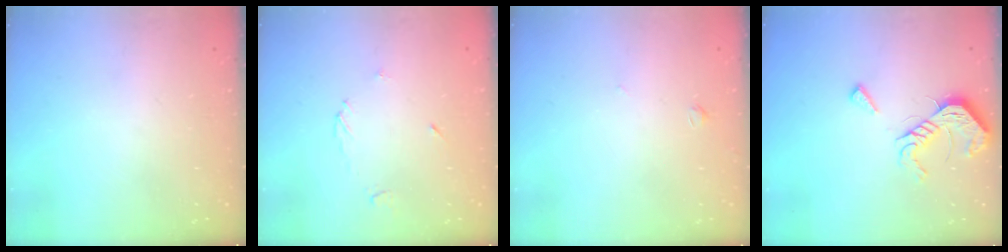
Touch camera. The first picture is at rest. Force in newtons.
{"total": 4.4, "press": 4.3, "slide": 0.5}
{"total": 1.5, "press": 1.4, "slide": 0.5}
{"total": 11.8, "press": 11.8, "slide": 0.8}